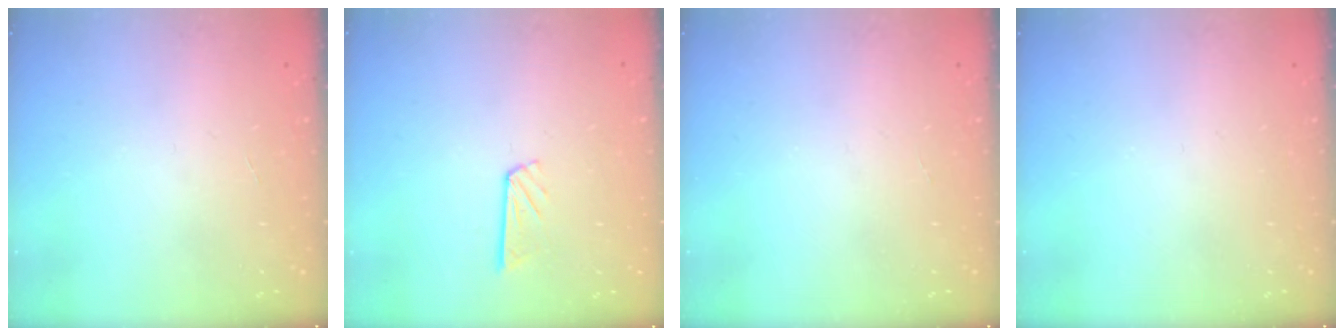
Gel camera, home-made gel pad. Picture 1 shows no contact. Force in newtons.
{"total": 6.6, "press": 6.6, "slide": 0.2}
{"total": 0.0}
{"total": 0.0}